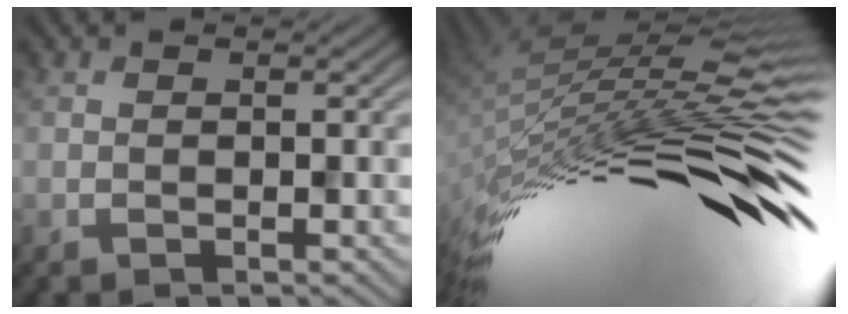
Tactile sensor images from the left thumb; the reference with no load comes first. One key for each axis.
{"total": 15.5, "fx": -2.2, "fy": 3.9, "fz": 14.8, "tx": -0.276, "ty": 0.004, "tz": -0.042}